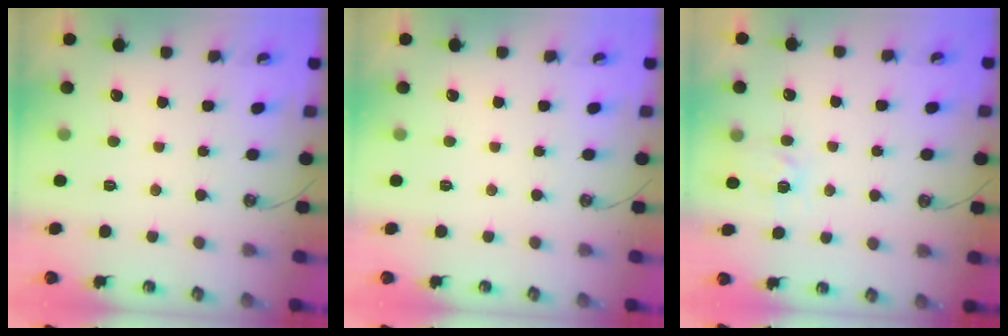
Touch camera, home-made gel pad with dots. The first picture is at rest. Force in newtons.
{"total": 0.0}
{"total": 4.7, "press": 4.7, "slide": 0.5}